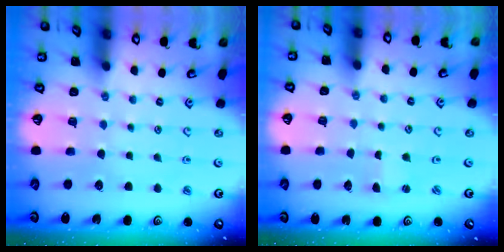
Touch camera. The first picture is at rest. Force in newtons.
{"total": 1.6, "press": 1.6, "slide": 0.3}